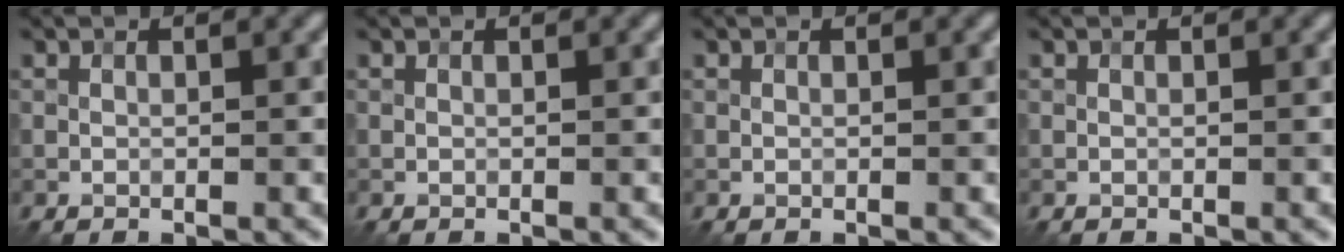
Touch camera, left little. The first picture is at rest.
{"total": 0.0}
{"total": 0.0}
{"total": 0.0}